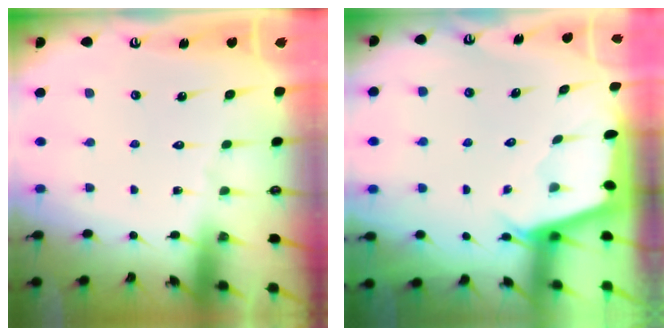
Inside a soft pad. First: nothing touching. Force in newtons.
{"total": 2.0, "press": 2.0, "slide": 0.3}